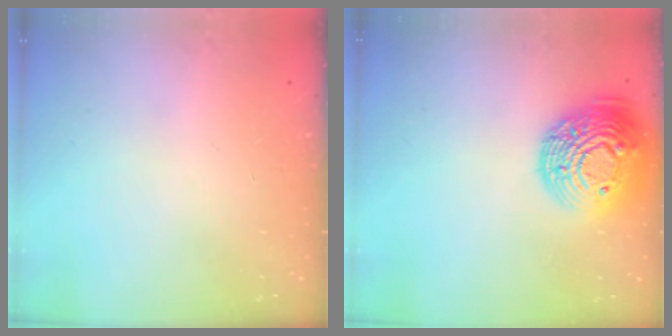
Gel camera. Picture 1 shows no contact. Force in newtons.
{"total": 19.9, "press": 19.9, "slide": 1.2}